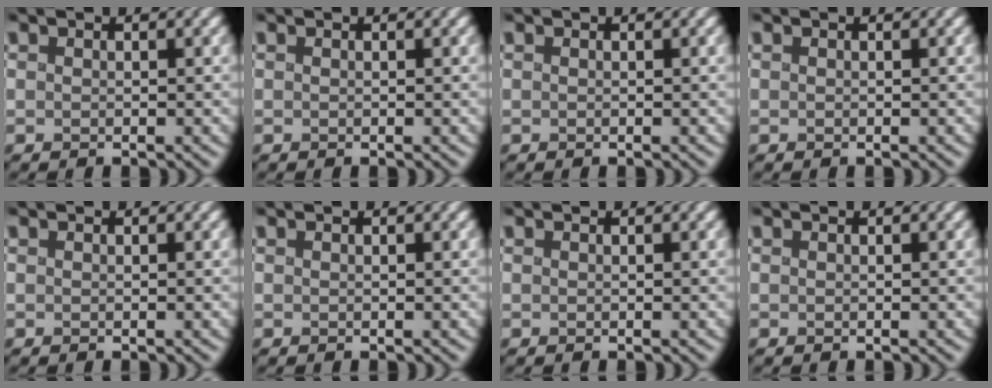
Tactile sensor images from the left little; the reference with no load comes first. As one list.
[{"total": 0.0}, {"total": 0.0}, {"total": 0.0}, {"total": 0.0}, {"total": 0.0}, {"total": 0.0}, {"total": 0.0}]